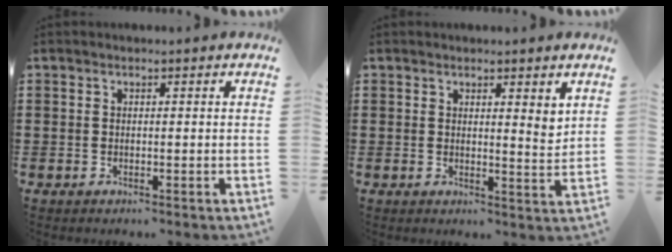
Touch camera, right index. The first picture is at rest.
{"total": 2.6, "force": [1.9, 0.6, 1.6], "torque": [-0.028, 0.000, 0.033]}